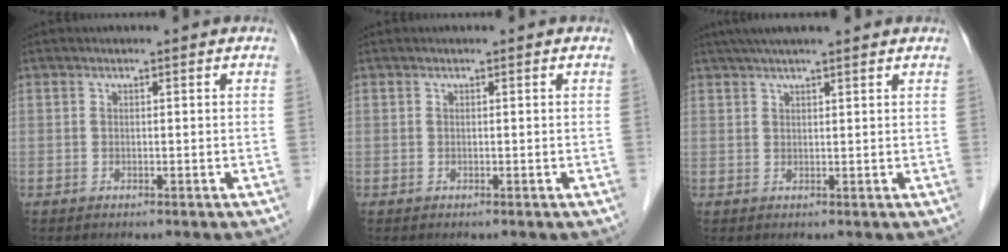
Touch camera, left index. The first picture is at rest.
{"total": 0.0}
{"total": 8.0, "force": [6.6, 0.4, 4.4], "torque": [-0.067, 0.036, 0.095]}